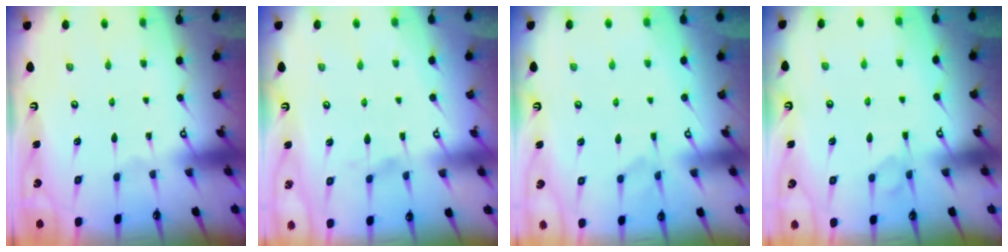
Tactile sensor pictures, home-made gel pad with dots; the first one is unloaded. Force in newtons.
{"total": 2.9, "press": 2.7, "slide": 1.0}
{"total": 1.6, "press": 0.9, "slide": 1.3}
{"total": 1.9, "press": 1.7, "slide": 0.8}